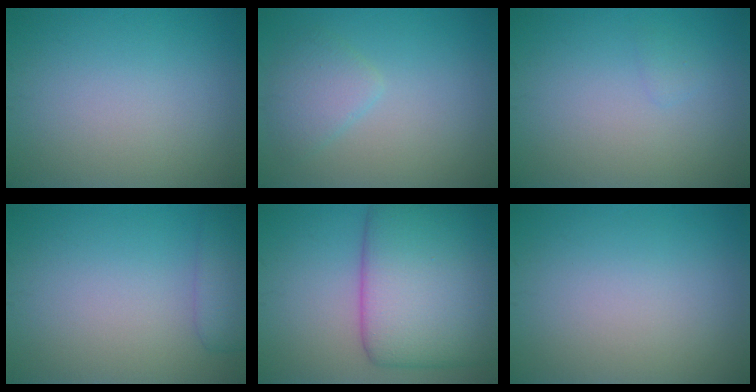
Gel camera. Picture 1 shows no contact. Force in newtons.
{"total": 2.5, "press": 2.5, "slide": 0.2}
{"total": 0.6, "press": 0.6, "slide": 0.0}
{"total": 2.8, "press": 2.8, "slide": 0.1}
{"total": 11.5, "press": 11.5, "slide": 0.5}
{"total": 0.0}